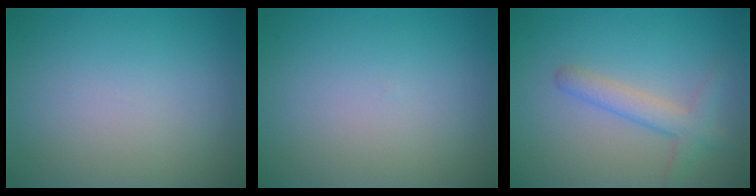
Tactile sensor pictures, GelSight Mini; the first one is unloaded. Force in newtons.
{"total": 0.0}
{"total": 2.8, "press": 2.8, "slide": 0.1}